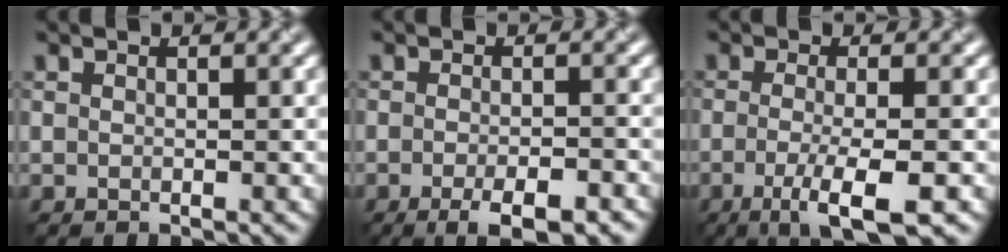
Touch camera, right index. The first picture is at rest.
{"total": 4.3, "force": [-2.8, 0.7, 3.1], "torque": [-0.050, 0.002, -0.029]}
{"total": 4.8, "force": [-2.4, 0.8, 4.1], "torque": [-0.075, -0.003, -0.038]}